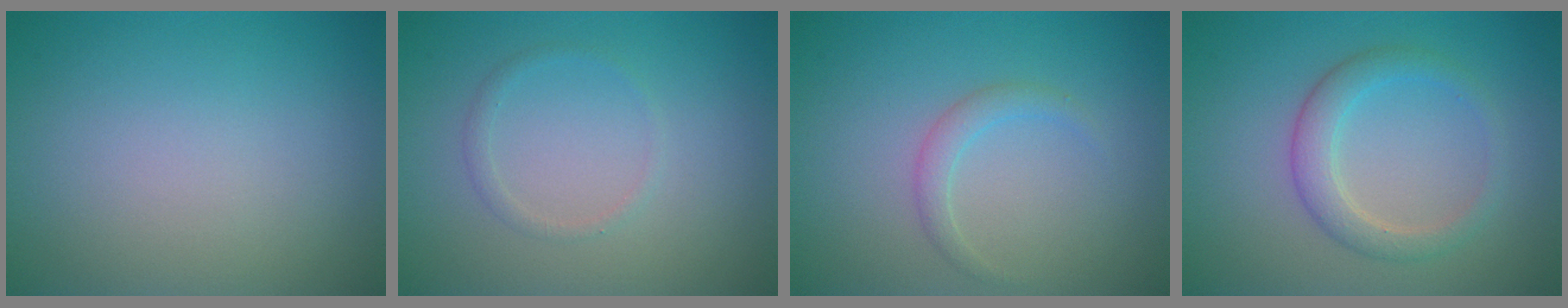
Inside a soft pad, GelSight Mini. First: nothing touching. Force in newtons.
{"total": 0.9, "press": 0.9, "slide": 0.1}
{"total": 1.4, "press": 1.4, "slide": 0.0}
{"total": 2.8, "press": 2.8, "slide": 0.2}